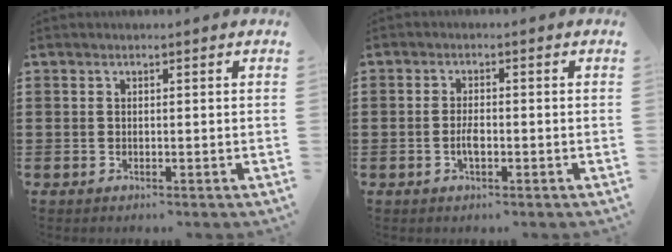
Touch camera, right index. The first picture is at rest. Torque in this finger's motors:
{"motor_torque": [2.14, 0.00, 0.07, 0.02]}